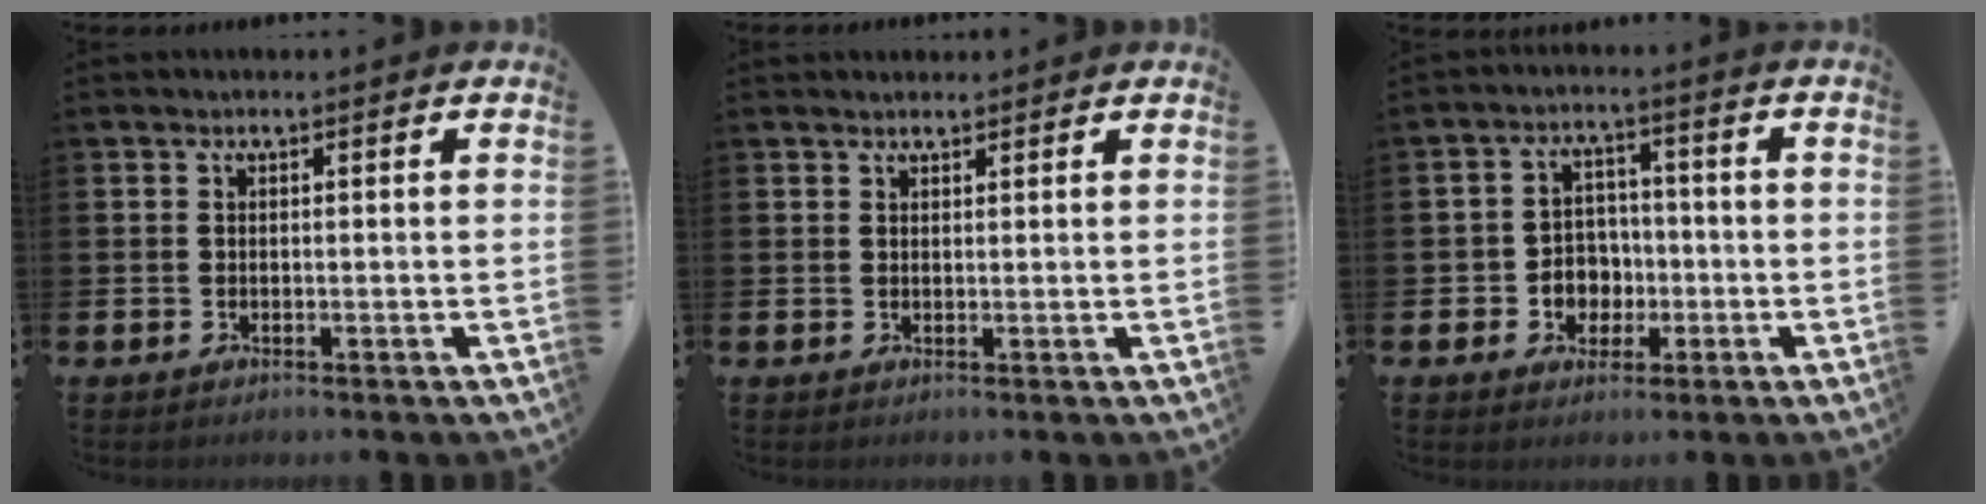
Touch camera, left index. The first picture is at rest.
{"total": 1.3, "force": [1.2, 0.3, 0.1], "torque": [0.006, 0.000, 0.021]}
{"total": 4.4, "force": [-0.7, 4.2, 1.1], "torque": [-0.025, 0.000, -0.021]}